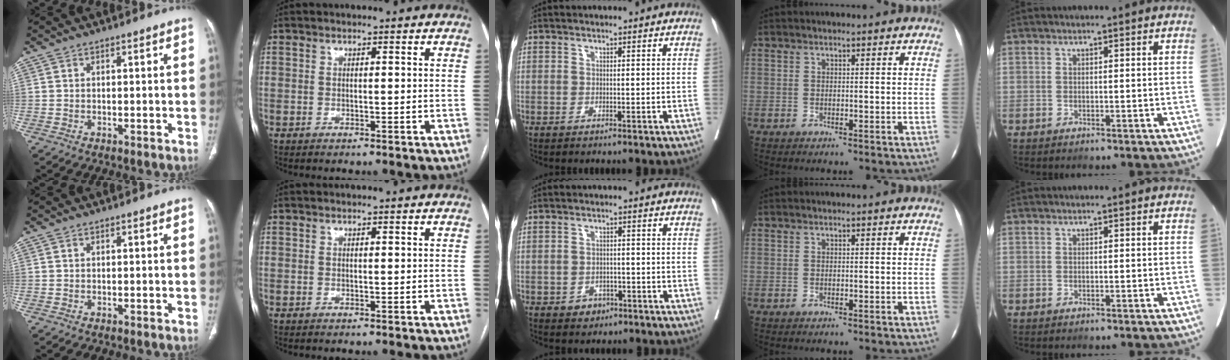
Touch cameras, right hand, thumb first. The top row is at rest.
{"middle": {"total": 2.6, "force": [-1.5, 2.0, 0.7], "torque": [-0.004, 0.008, -0.017]}}